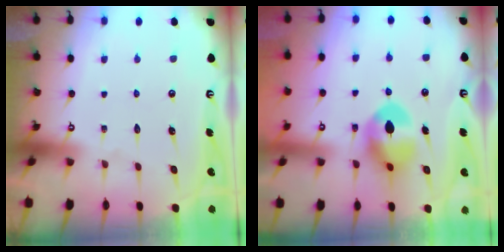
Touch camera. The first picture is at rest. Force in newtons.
{"total": 10.5, "press": 10.5, "slide": 0.6}